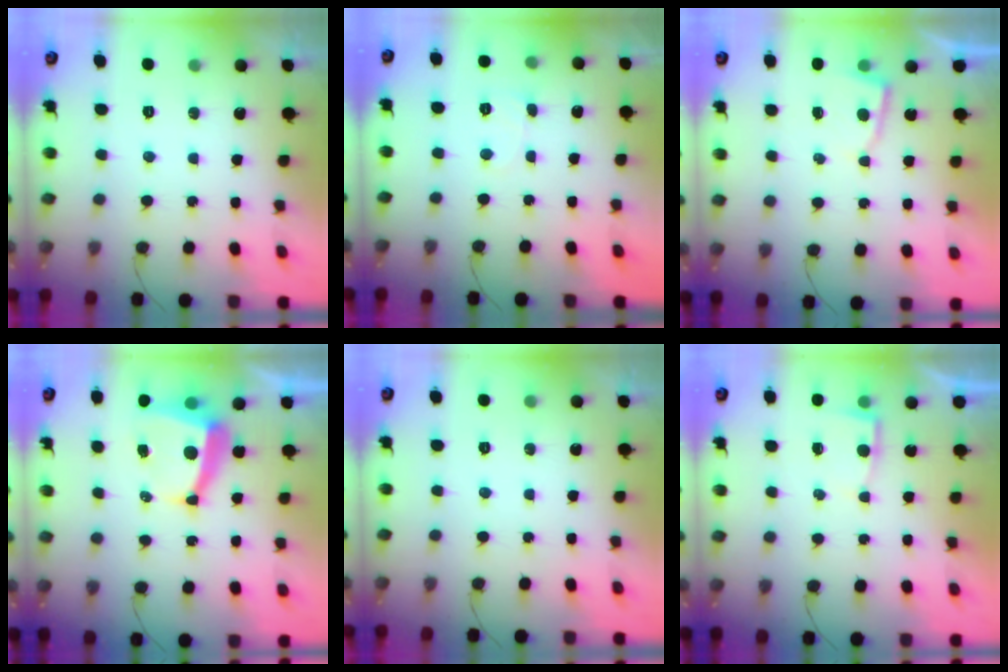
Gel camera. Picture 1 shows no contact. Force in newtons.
{"total": 3.3, "press": 3.3, "slide": 0.3}
{"total": 3.2, "press": 3.2, "slide": 0.5}
{"total": 8.0, "press": 8.0, "slide": 1.0}
{"total": 0.0}
{"total": 2.8, "press": 2.8, "slide": 0.3}